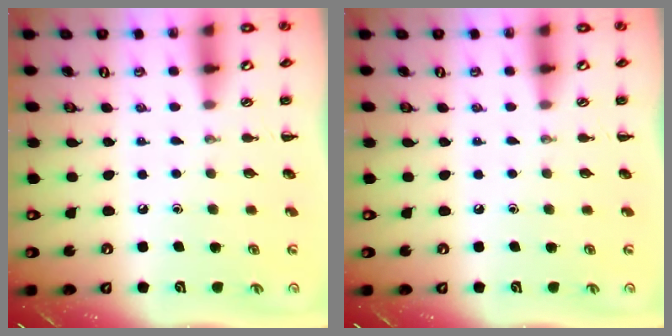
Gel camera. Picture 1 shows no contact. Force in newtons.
{"total": 0.0}